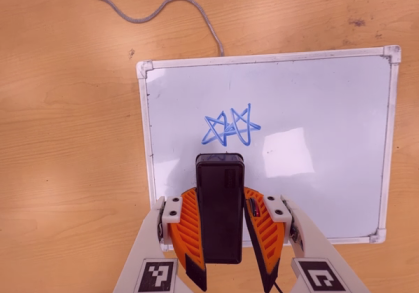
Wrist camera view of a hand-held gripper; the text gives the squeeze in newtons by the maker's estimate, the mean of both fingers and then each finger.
{"total": 7.7, "left": 6.2, "right": 9.2}